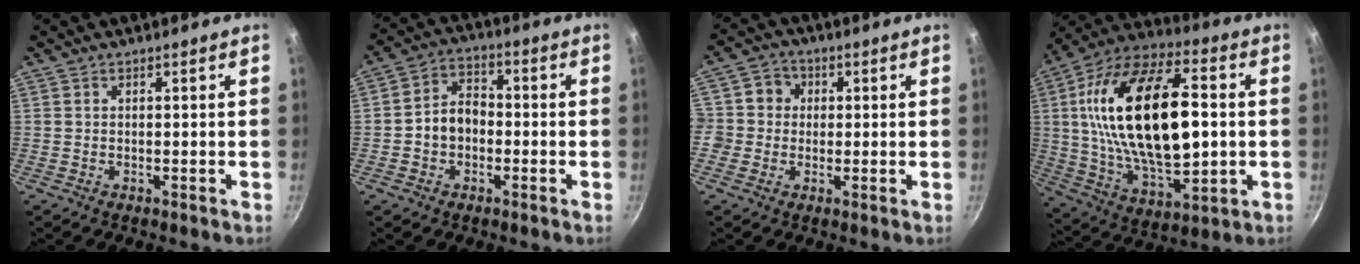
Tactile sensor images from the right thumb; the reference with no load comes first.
{"total": 7.6, "force": [-1.3, 5.8, 4.6], "torque": [-0.049, 0.028, -0.033]}
{"total": 6.0, "force": [0.2, 5.7, 1.7], "torque": [0.009, 0.010, -0.014]}
{"total": 29.6, "force": [2.6, 15.5, 25.2], "torque": [-0.446, 0.011, 0.048]}